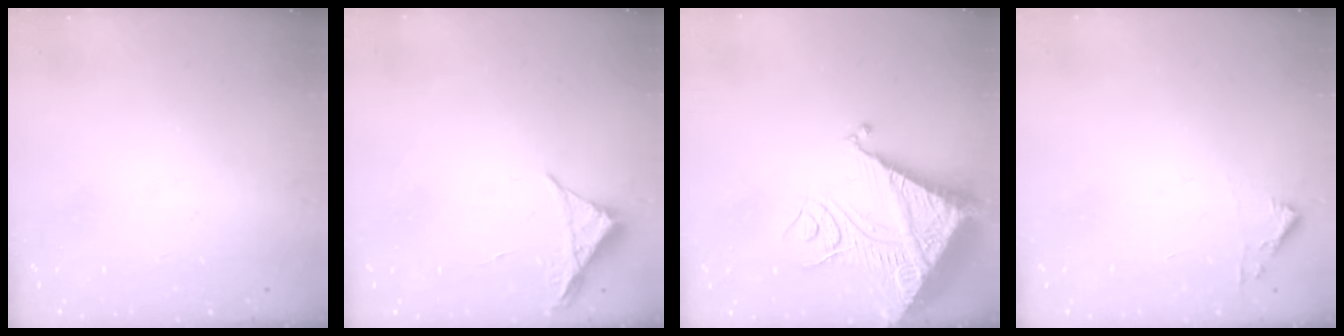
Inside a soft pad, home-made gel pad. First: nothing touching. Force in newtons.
{"total": 3.9, "press": 3.8, "slide": 0.5}
{"total": 17.4, "press": 17.3, "slide": 2.1}
{"total": 3.3, "press": 3.3, "slide": 0.4}